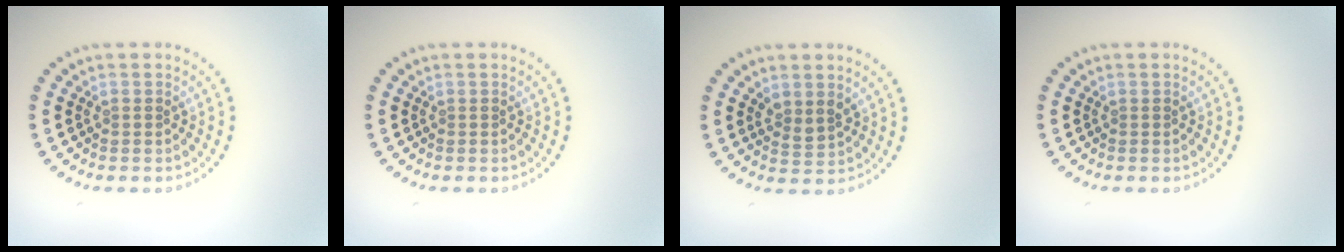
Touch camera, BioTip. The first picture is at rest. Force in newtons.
{"total": 0.0}
{"total": 1.6, "press": 1.3, "slide": 0.9}
{"total": 0.0}